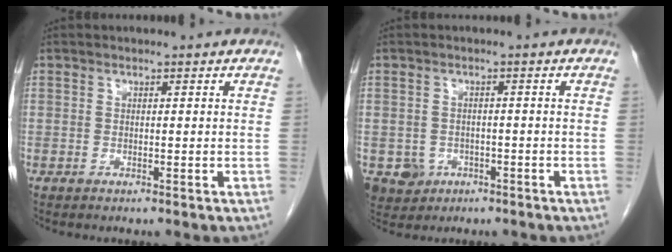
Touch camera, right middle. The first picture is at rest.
{"total": 4.7, "force": [-2.1, 4.1, 1.0], "torque": [-0.018, 0.003, -0.026]}